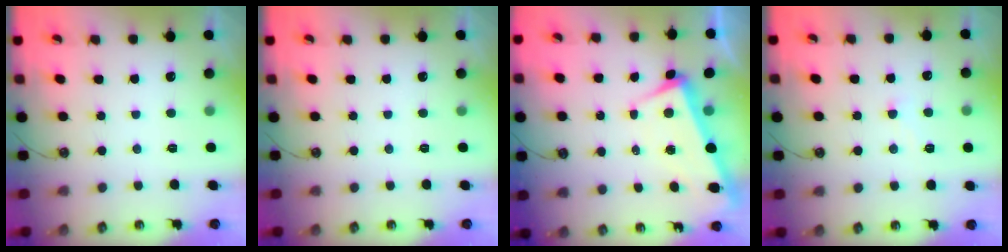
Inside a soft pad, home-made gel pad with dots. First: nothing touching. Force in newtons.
{"total": 0.0}
{"total": 2.9, "press": 2.8, "slide": 0.8}
{"total": 2.6, "press": 2.5, "slide": 0.6}